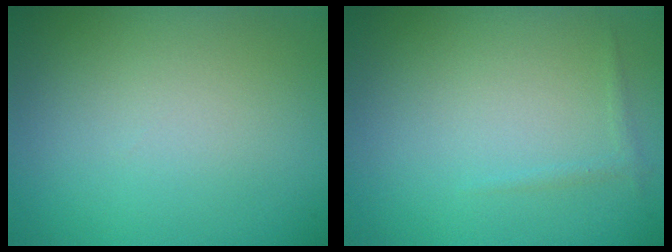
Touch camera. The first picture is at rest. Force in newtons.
{"total": 0.6, "press": 0.6, "slide": 0.1}